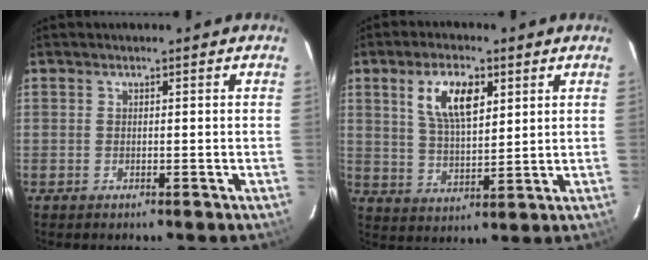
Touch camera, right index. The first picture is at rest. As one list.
[{"total": 9.4, "force": [4.1, 4.0, 7.4], "torque": [-0.141, 0.010, 0.078]}]